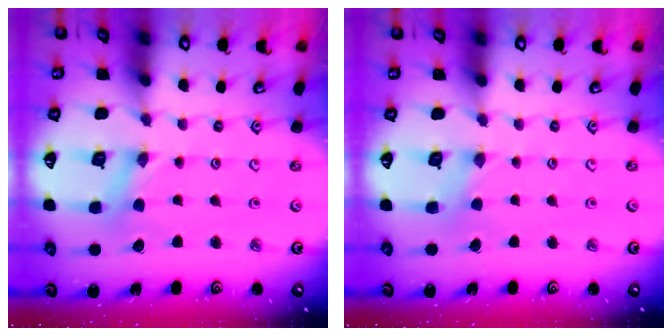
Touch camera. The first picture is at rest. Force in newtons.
{"total": 1.2, "press": 1.2, "slide": 0.3}